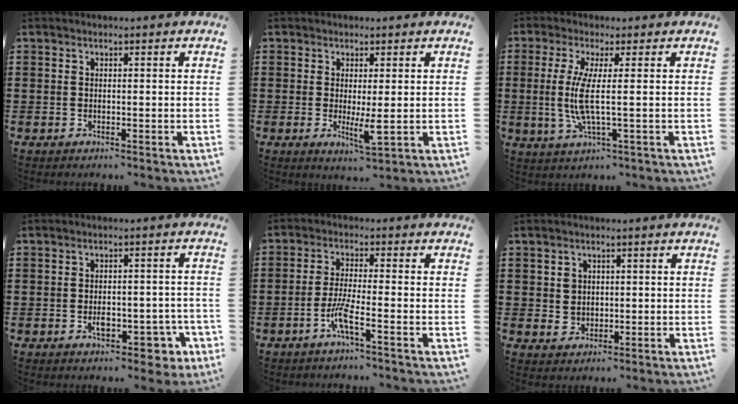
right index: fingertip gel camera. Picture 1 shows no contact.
{"total": 3.7, "force": [-0.2, 1.0, 3.6], "torque": [-0.065, -0.009, -0.006]}
{"total": 6.7, "force": [0.2, 0.1, 6.7], "torque": [-0.146, -0.019, -0.004]}
{"total": 4.5, "force": [-2.0, 2.4, 3.2], "torque": [-0.040, 0.001, -0.037]}
{"total": 4.9, "force": [-2.7, 0.1, 4.1], "torque": [-0.098, -0.013, -0.057]}
{"total": 2.2, "force": [0.4, 2.1, 0.7], "torque": [-0.021, 0.010, 0.005]}